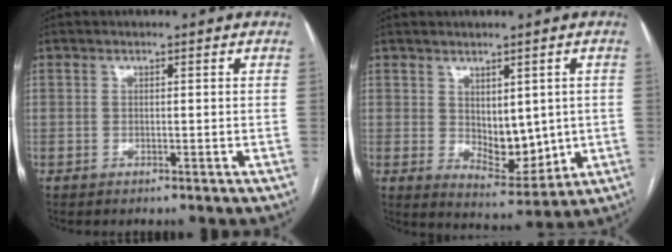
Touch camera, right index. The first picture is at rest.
{"total": 7.8, "force": [0.4, 4.1, 6.6], "torque": [-0.092, -0.008, 0.027]}